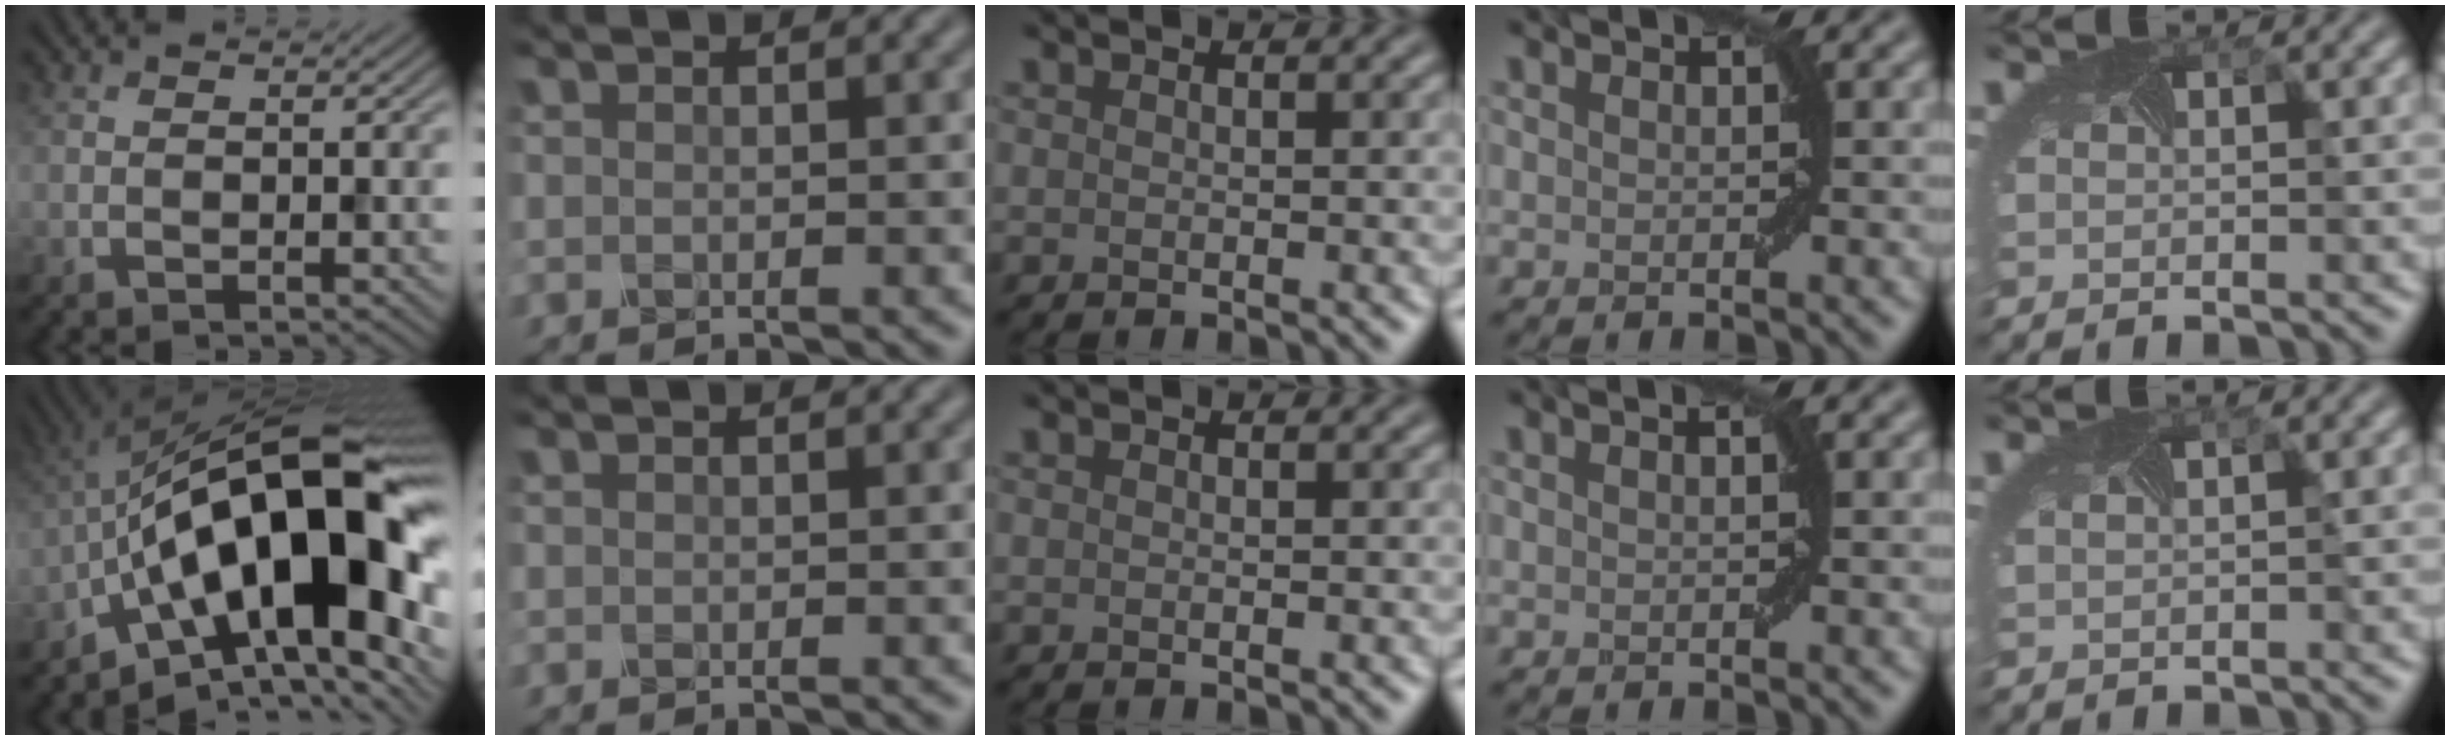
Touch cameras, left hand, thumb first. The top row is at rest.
{"thumb": {"total": 19.6, "force": [-3.6, 8.9, 17.1], "torque": [-0.265, 0.021, -0.063]}, "ring": {"total": 0.5, "force": [0.2, -0.1, 0.5], "torque": [-0.009, 0.006, 0.001]}, "little": {"total": 1.6, "force": [0.6, 0.7, 1.3], "torque": [-0.004, 0.012, -0.002]}}